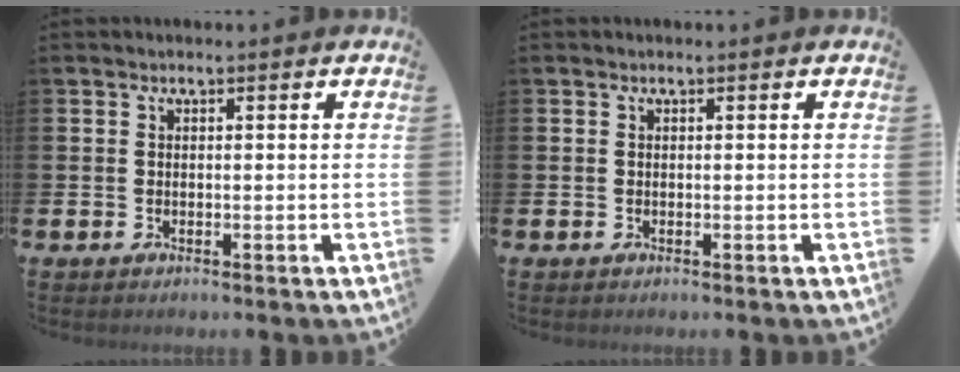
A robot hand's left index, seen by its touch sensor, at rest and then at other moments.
{"total": 0.0}